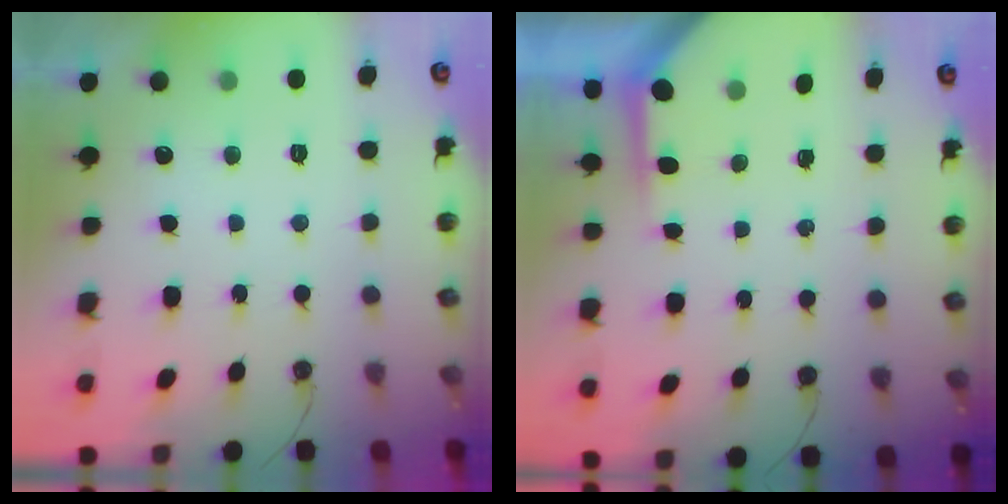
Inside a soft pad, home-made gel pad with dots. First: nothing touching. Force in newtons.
{"total": 3.7, "press": 3.7, "slide": 0.3}